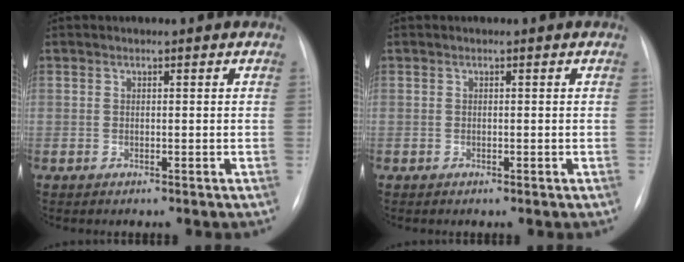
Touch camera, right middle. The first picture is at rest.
{"total": 0.0}